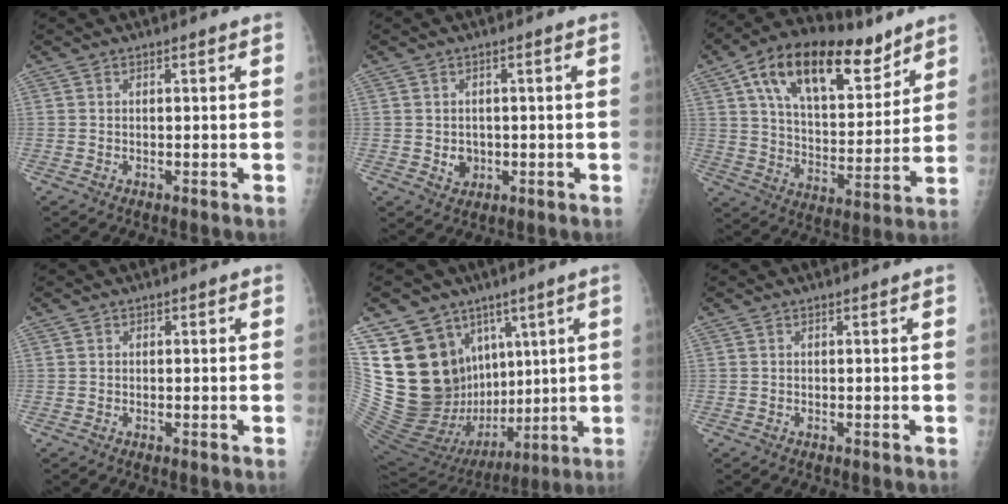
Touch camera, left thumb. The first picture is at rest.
{"total": 3.0, "force": [-0.4, 2.7, 1.4], "torque": [-0.006, 0.001, 0.002]}
{"total": 22.5, "force": [12.7, 11.3, 14.8], "torque": [-0.214, -0.029, 0.218]}
{"total": 0.6, "force": [0.1, 0.6, 0.1], "torque": [0.008, 0.003, 0.000]}
{"total": 26.8, "force": [8.5, 19.5, 16.3], "torque": [-0.277, -0.013, 0.184]}
{"total": 0.0}